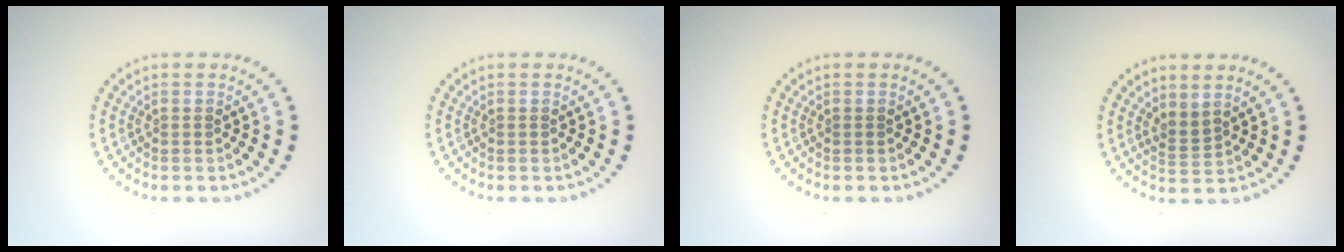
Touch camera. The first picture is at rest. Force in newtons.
{"total": 0.0}
{"total": 0.0}
{"total": 1.7, "press": 1.2, "slide": 1.1}